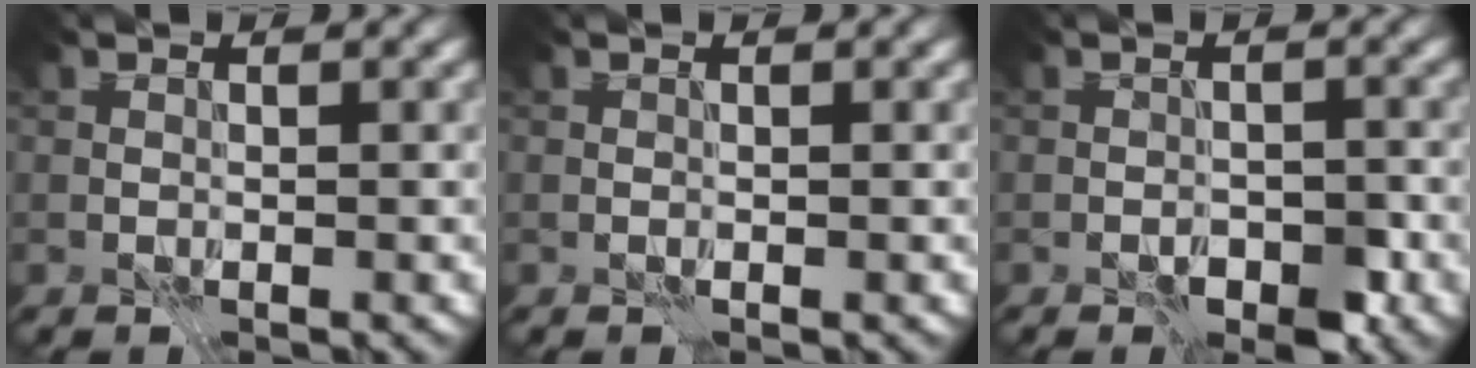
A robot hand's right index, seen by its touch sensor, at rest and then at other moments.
{"total": 0.0}
{"total": 2.9, "force": [-1.7, 1.5, 1.8], "torque": [-0.017, -0.004, -0.030]}